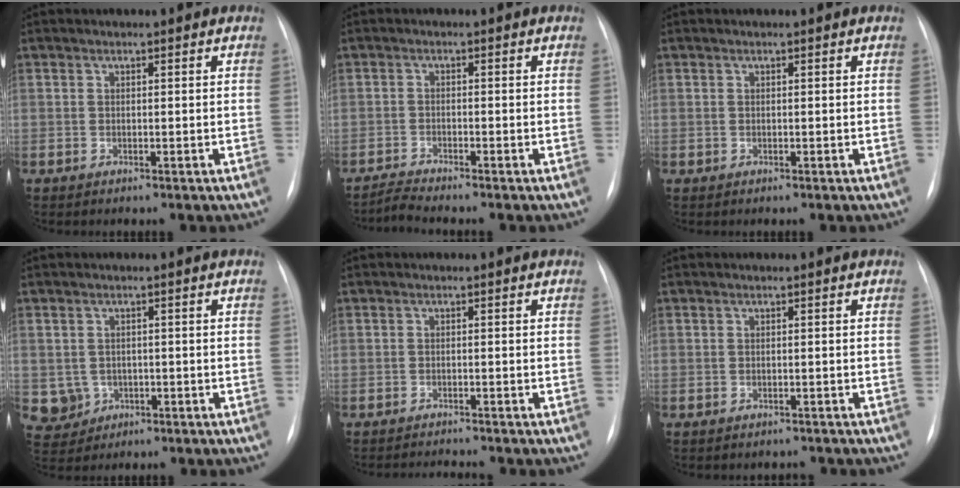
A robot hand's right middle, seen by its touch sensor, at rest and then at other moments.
{"total": 2.4, "force": [-2.1, -1.1, -0.2], "torque": [-0.005, -0.016, -0.042]}
{"total": 0.0}
{"total": 4.6, "force": [-1.0, 4.4, 0.7], "torque": [-0.011, 0.004, -0.008]}
{"total": 2.5, "force": [-2.4, -0.6, 0.2], "torque": [-0.004, -0.011, -0.037]}
{"total": 1.8, "force": [-1.5, 0.9, 0.0], "torque": [-0.003, 0.003, -0.020]}